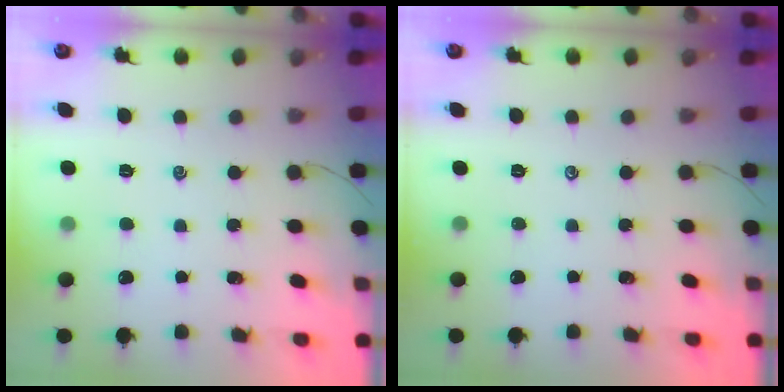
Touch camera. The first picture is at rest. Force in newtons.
{"total": 0.0}